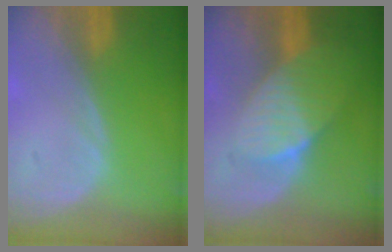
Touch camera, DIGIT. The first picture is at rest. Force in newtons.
{"total": 7.7, "press": 6.9, "slide": 3.5}